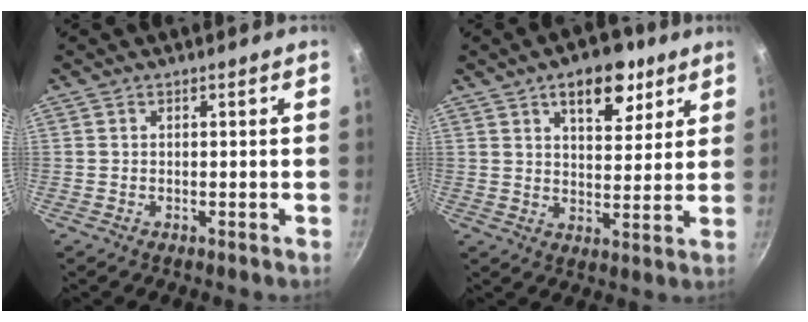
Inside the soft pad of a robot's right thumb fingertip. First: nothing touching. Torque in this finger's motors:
{"motor_torque": [0.40, 0.39, 0.20, 0.03, 0.01]}